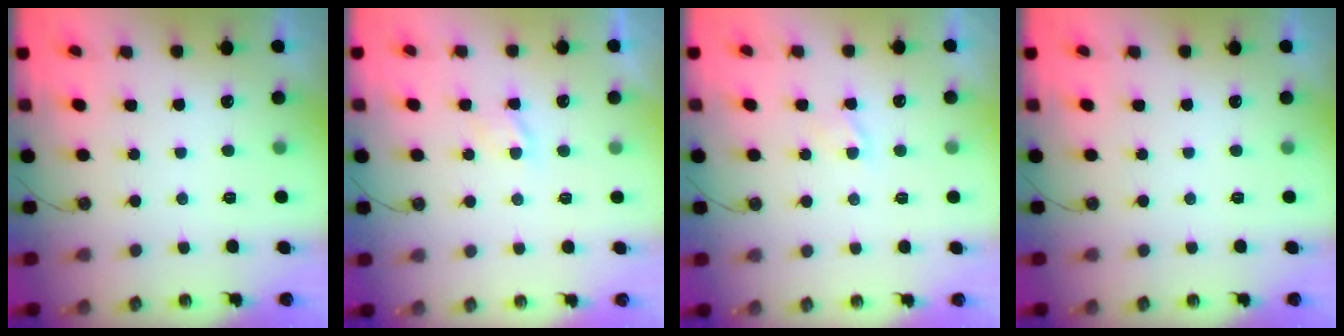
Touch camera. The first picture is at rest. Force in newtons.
{"total": 3.9, "press": 3.8, "slide": 0.5}
{"total": 1.4, "press": 1.4, "slide": 0.2}
{"total": 0.0}